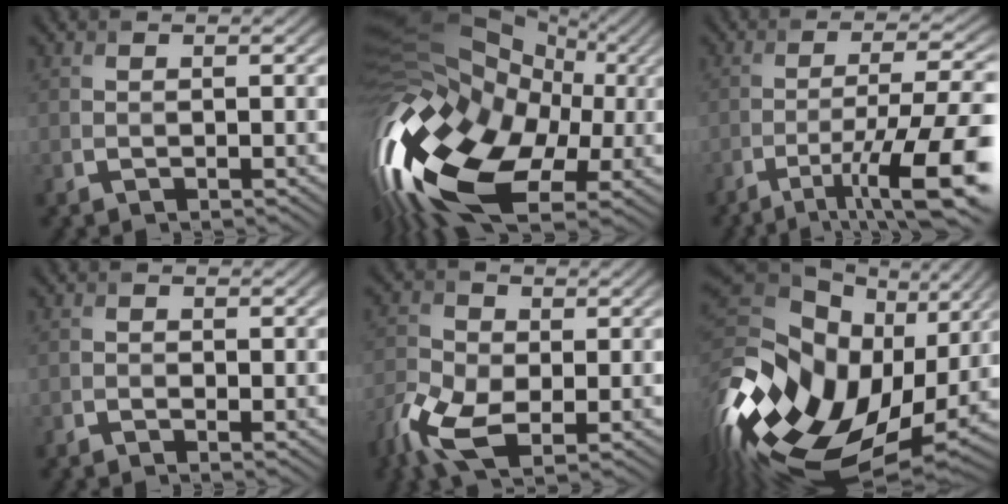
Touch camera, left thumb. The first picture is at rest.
{"total": 18.9, "force": [-3.6, 12.4, 13.8], "torque": [-0.311, -0.018, -0.047]}
{"total": 12.2, "force": [-6.4, 2.5, 10.1], "torque": [-0.163, 0.001, -0.100]}
{"total": 0.9, "force": [-0.3, 0.7, 0.5], "torque": [-0.014, -0.004, -0.003]}
{"total": 9.2, "force": [-3.8, 5.3, 6.5], "torque": [-0.168, -0.018, -0.077]}
{"total": 20.2, "force": [0.1, 14.1, 14.4], "torque": [-0.321, -0.035, 0.015]}